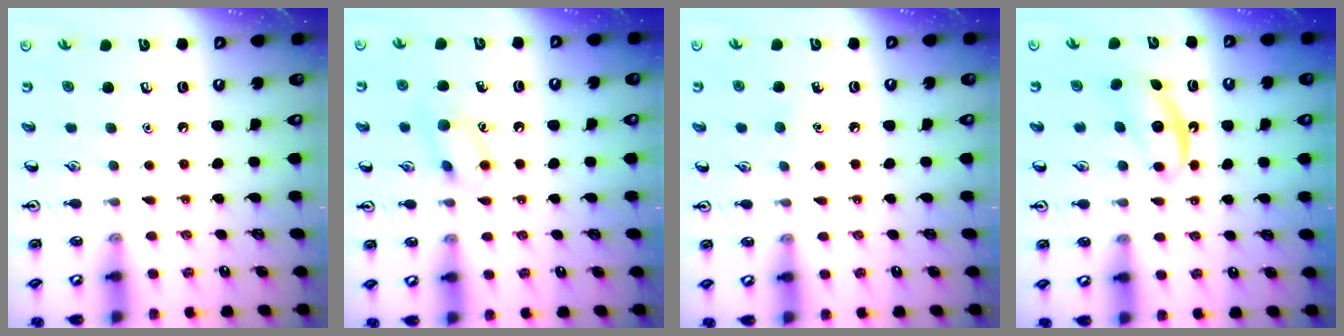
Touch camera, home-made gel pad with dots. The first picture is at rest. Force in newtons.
{"total": 9.8, "press": 9.7, "slide": 1.4}
{"total": 5.9, "press": 5.6, "slide": 1.8}
{"total": 4.7, "press": 4.6, "slide": 0.7}